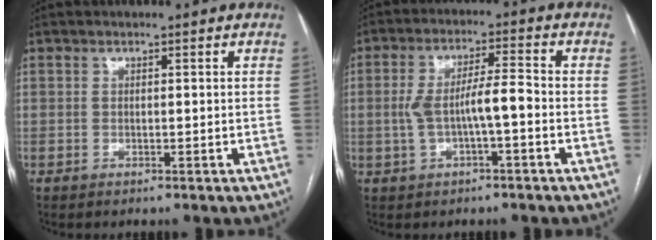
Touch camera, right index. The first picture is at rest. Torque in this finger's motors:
{"motor_torque": [0.30, -0.11, 0.16, 0.12]}